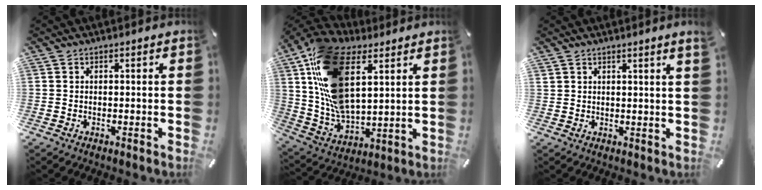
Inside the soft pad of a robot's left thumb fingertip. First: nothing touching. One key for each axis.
{"total": 21.8, "fx": 9.2, "fy": 12.6, "fz": 15.2, "tx": -0.331, "ty": -0.038, "tz": 0.162}
{"total": 1.8, "fx": 1.5, "fy": -0.2, "fz": 1.0, "tx": -0.020, "ty": -0.003, "tz": 0.027}